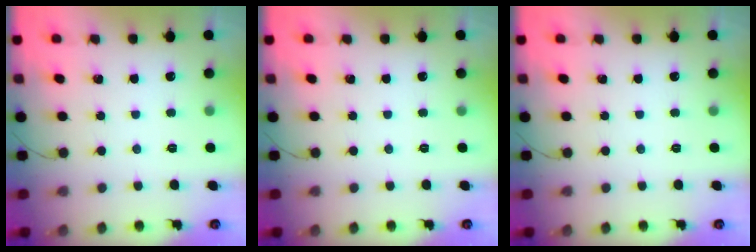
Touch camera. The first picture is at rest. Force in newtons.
{"total": 0.0}
{"total": 0.0}